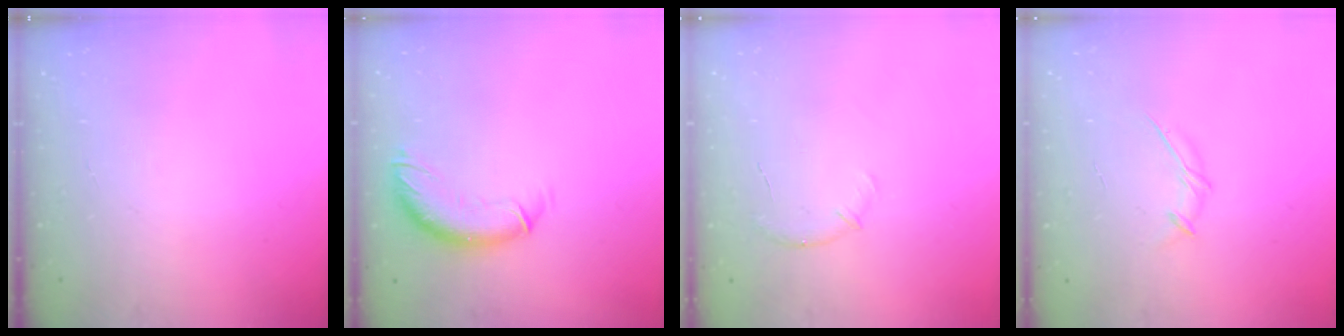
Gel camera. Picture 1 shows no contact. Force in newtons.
{"total": 10.7, "press": 10.6, "slide": 1.0}
{"total": 6.9, "press": 6.7, "slide": 1.8}
{"total": 3.8, "press": 3.7, "slide": 0.7}